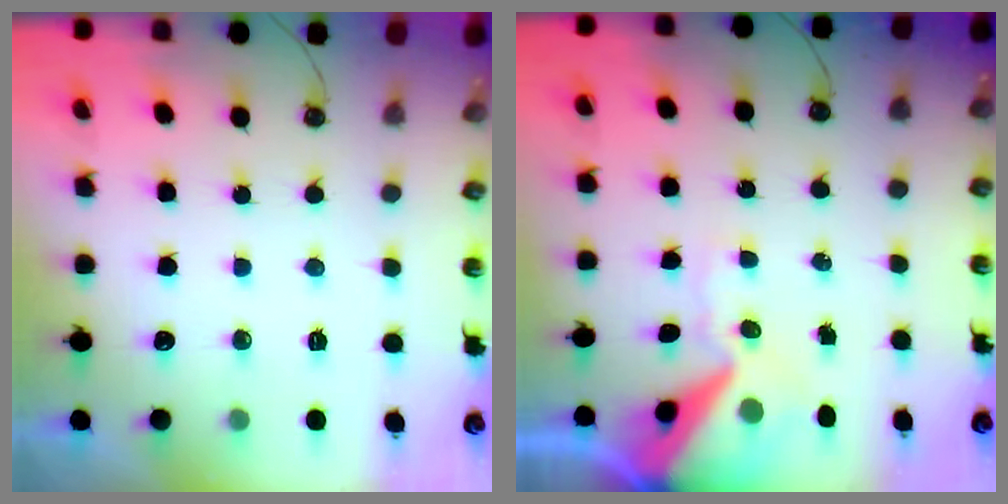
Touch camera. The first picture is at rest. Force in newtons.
{"total": 12.1, "press": 12.0, "slide": 1.6}